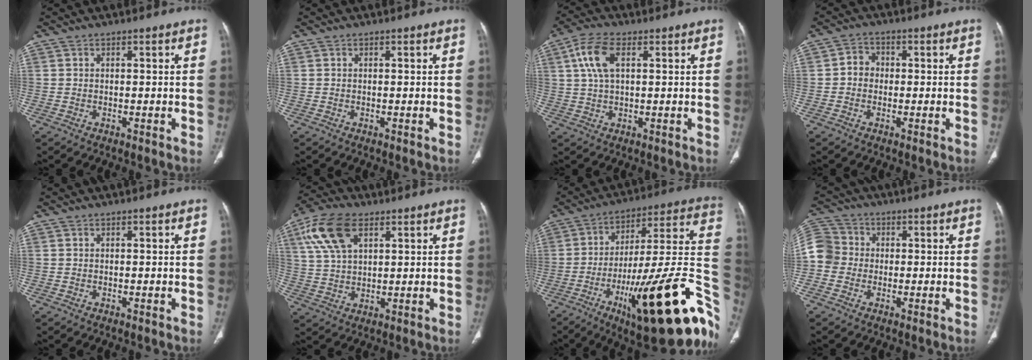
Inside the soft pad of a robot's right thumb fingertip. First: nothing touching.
{"total": 0.0}
{"total": 7.6, "force": [2.4, 3.8, 6.2], "torque": [-0.135, 0.012, 0.046]}
{"total": 3.4, "force": [-0.3, 3.1, 1.5], "torque": [-0.006, 0.013, -0.014]}
{"total": 0.0}
{"total": 11.4, "force": [5.2, 6.3, 7.9], "torque": [-0.157, 0.001, 0.100]}
{"total": 35.0, "force": [-13.5, 9.5, 30.9], "torque": [-0.355, 0.064, -0.195]}
{"total": 8.4, "force": [-0.5, 7.8, 3.3], "torque": [-0.060, 0.023, -0.017]}